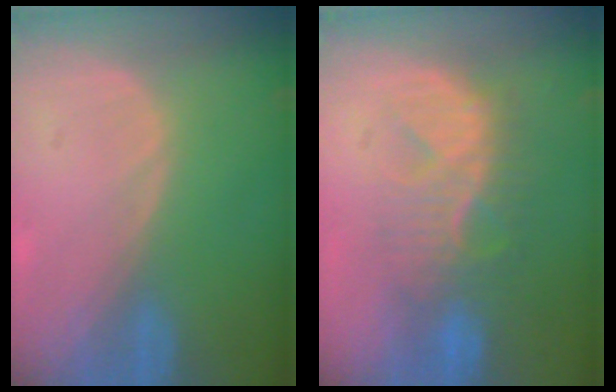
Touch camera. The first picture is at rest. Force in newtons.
{"total": 8.2, "press": 8.1, "slide": 1.5}